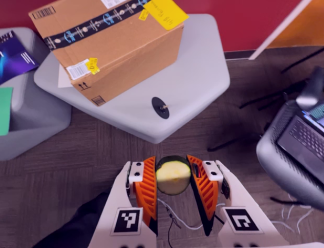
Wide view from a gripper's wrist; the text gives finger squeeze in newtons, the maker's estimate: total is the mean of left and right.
{"total": 12.1, "left": 12.2, "right": 12.0}